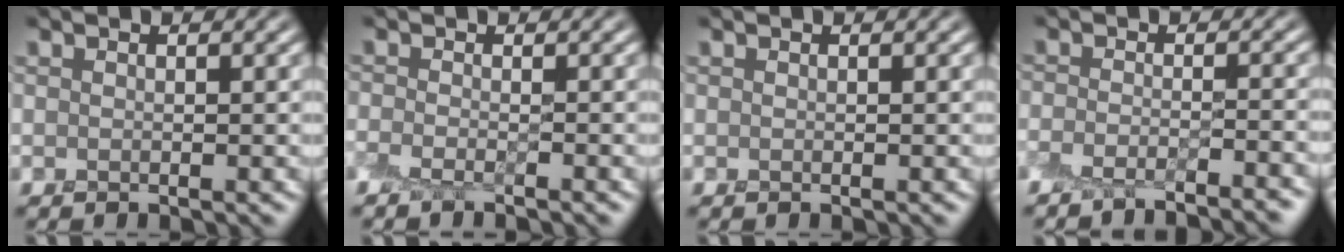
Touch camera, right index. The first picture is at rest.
{"total": 1.5, "force": [-1.4, 0.2, 0.5], "torque": [-0.013, -0.004, -0.034]}
{"total": 0.0}
{"total": 4.2, "force": [-4.0, 0.3, 1.2], "torque": [-0.025, -0.006, -0.064]}